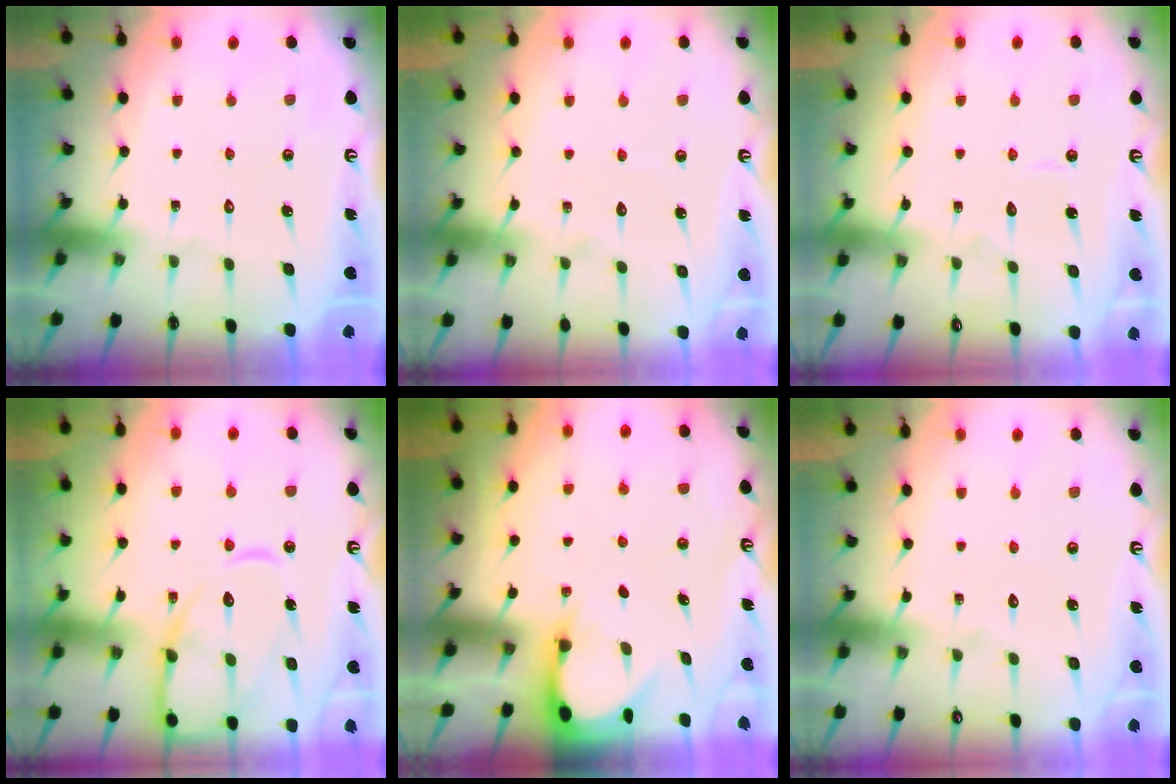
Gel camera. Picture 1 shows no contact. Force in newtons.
{"total": 2.7, "press": 2.7, "slide": 0.3}
{"total": 2.9, "press": 2.9, "slide": 0.2}
{"total": 13.7, "press": 13.6, "slide": 1.4}
{"total": 3.0, "press": 3.0, "slide": 0.4}
{"total": 2.0, "press": 2.0, "slide": 0.2}